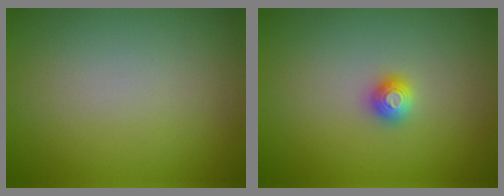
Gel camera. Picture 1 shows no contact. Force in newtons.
{"total": 1.5, "press": 1.5, "slide": 0.2}